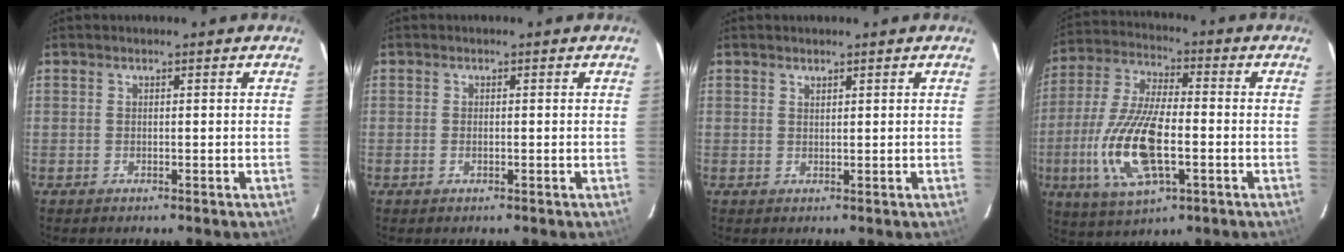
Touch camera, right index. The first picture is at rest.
{"total": 0.8, "force": [-0.3, 0.5, 0.6], "torque": [-0.010, 0.001, -0.005]}
{"total": 0.8, "force": [0.7, 0.2, 0.2], "torque": [-0.004, 0.001, 0.014]}
{"total": 17.0, "force": [-4.5, 6.7, 15.0], "torque": [-0.322, -0.010, -0.082]}